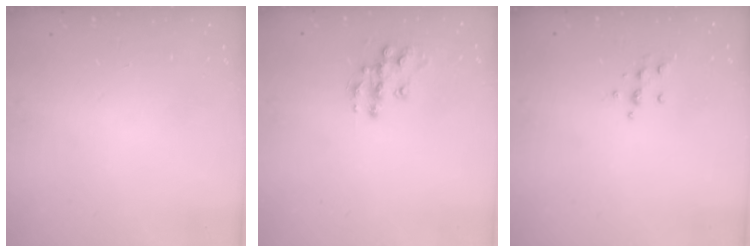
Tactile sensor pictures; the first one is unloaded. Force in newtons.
{"total": 11.4, "press": 11.4, "slide": 0.8}
{"total": 6.2, "press": 6.1, "slide": 0.7}